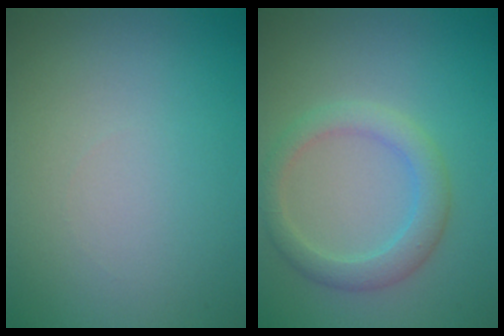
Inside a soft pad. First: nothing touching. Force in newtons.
{"total": 3.1, "press": 3.1, "slide": 0.1}